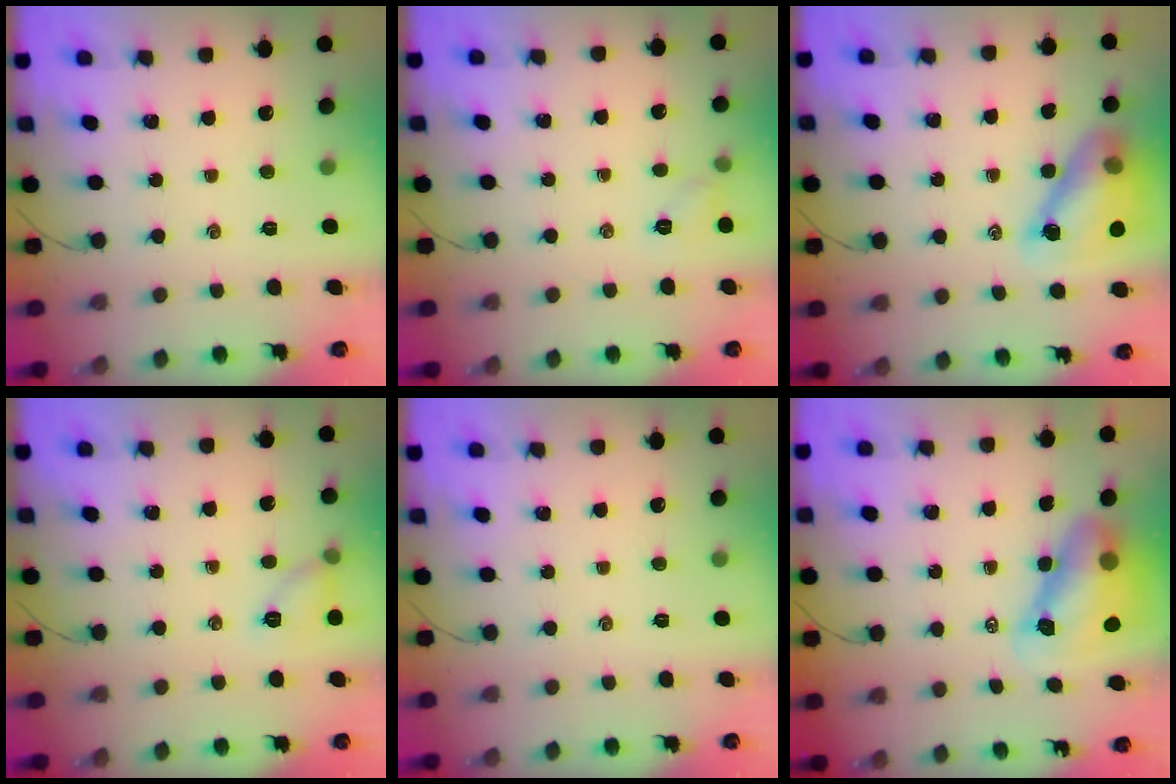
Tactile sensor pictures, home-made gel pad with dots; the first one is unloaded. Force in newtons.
{"total": 5.0, "press": 4.7, "slide": 1.5}
{"total": 12.3, "press": 11.8, "slide": 3.5}
{"total": 6.9, "press": 6.8, "slide": 0.6}
{"total": 0.0}
{"total": 10.5, "press": 9.9, "slide": 3.5}